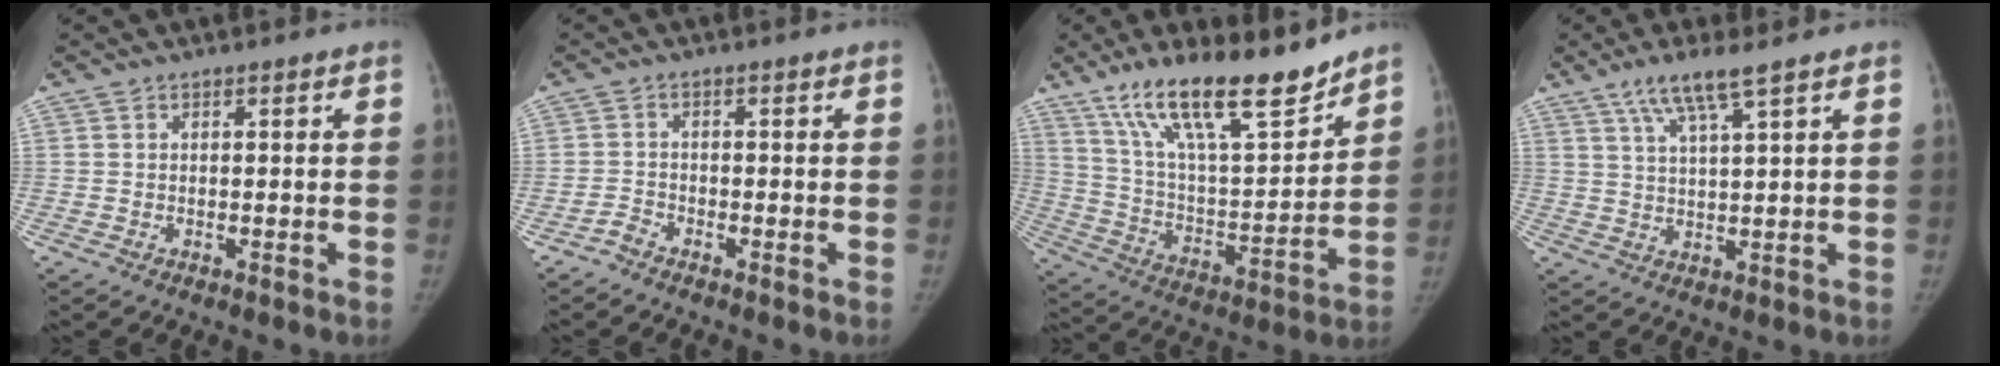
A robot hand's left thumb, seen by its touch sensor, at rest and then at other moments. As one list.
[{"total": 1.6, "force": [-1.5, 0.5, 0.4], "torque": [-0.009, 0.004, -0.032]}, {"total": 21.2, "force": [15.8, 5.4, 13.1], "torque": [-0.192, -0.081, 0.280]}, {"total": 6.7, "force": [4.4, 0.4, 5.0], "torque": [-0.105, -0.015, 0.090]}]